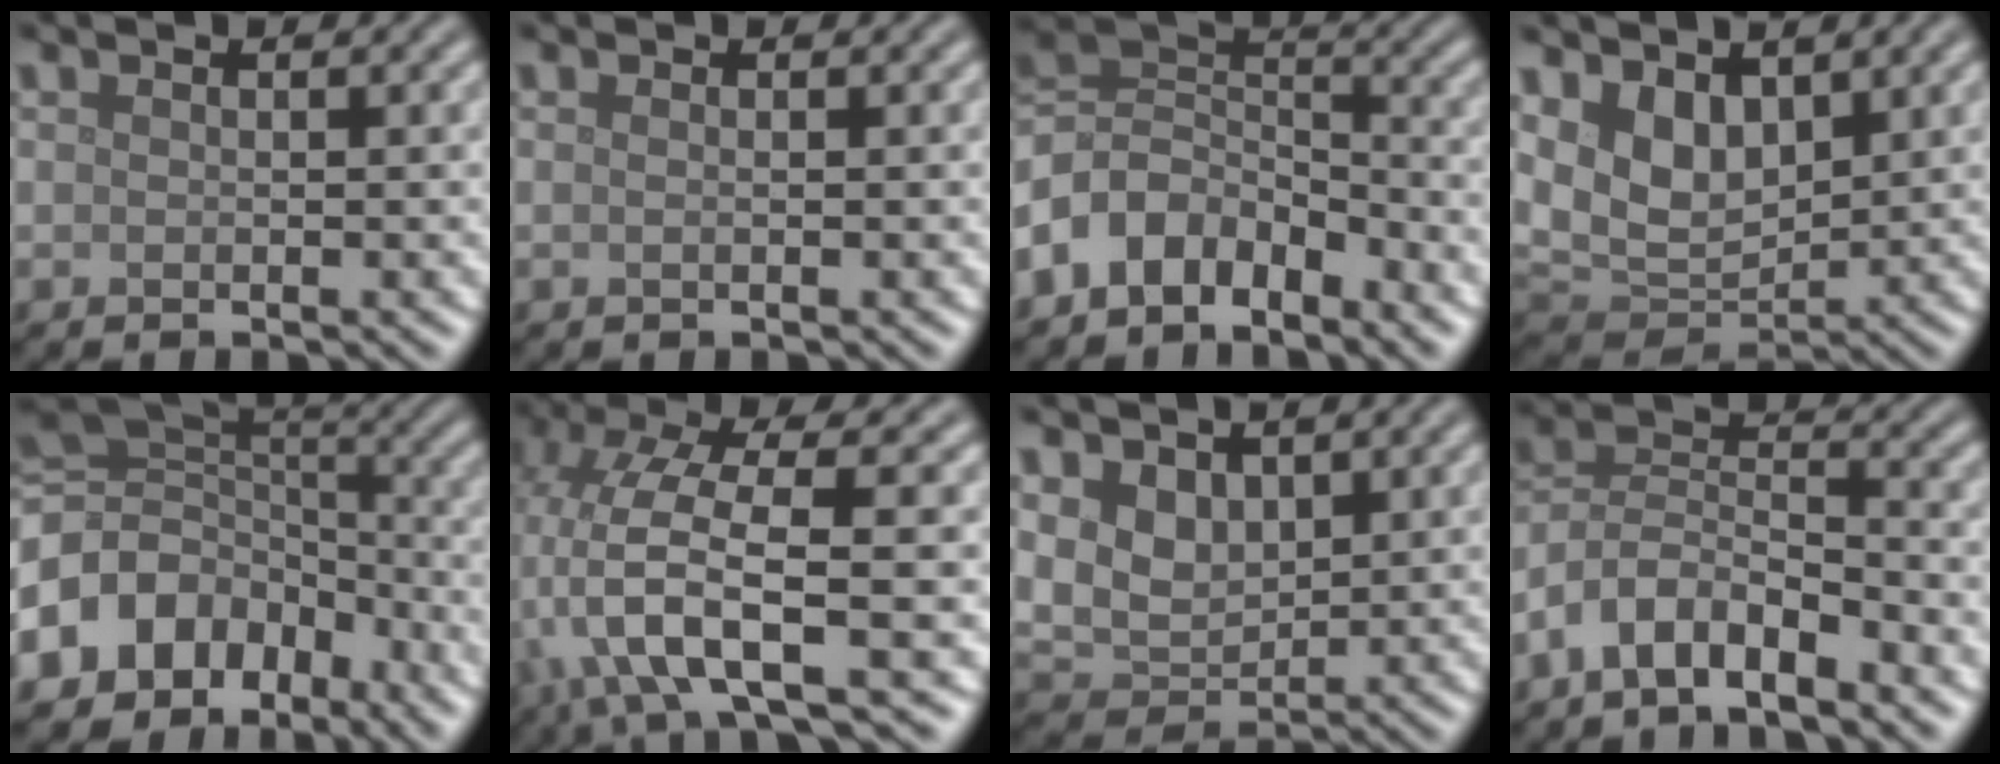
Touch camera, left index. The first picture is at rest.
{"total": 0.5, "force": [0.1, 0.2, 0.5], "torque": [-0.010, -0.003, -0.005]}
{"total": 6.9, "force": [-4.0, 4.1, 3.8], "torque": [-0.065, 0.006, -0.090]}
{"total": 6.2, "force": [2.5, 4.1, 4.0], "torque": [-0.085, -0.013, 0.048]}
{"total": 10.7, "force": [-5.3, 8.3, 4.2], "torque": [-0.106, 0.002, -0.100]}
{"total": 8.1, "force": [-2.7, 2.3, 7.3], "torque": [-0.149, 0.008, -0.055]}
{"total": 4.0, "force": [1.6, 2.9, 2.2], "torque": [-0.058, -0.008, 0.030]}
{"total": 5.7, "force": [-4.0, 2.2, 3.5], "torque": [-0.061, 0.004, -0.083]}